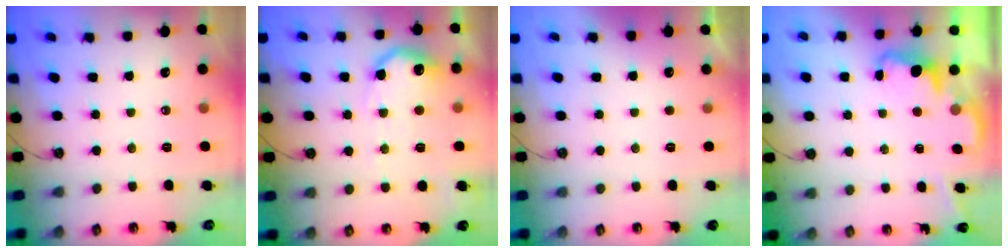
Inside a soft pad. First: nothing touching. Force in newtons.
{"total": 13.3, "press": 13.2, "slide": 0.6}
{"total": 0.8, "press": 0.5, "slide": 0.6}
{"total": 2.1, "press": 2.1, "slide": 0.5}